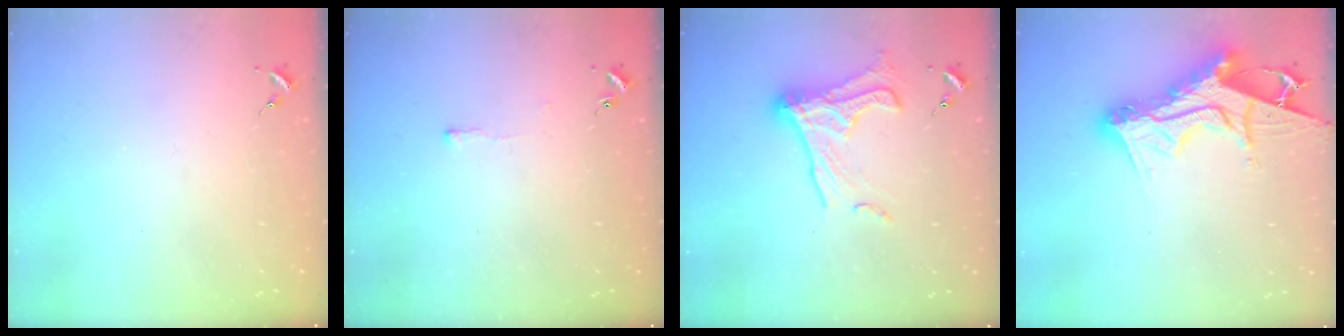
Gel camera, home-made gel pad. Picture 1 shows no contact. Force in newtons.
{"total": 2.4, "press": 2.4, "slide": 0.5}
{"total": 15.4, "press": 15.4, "slide": 1.3}
{"total": 19.4, "press": 19.4, "slide": 1.4}